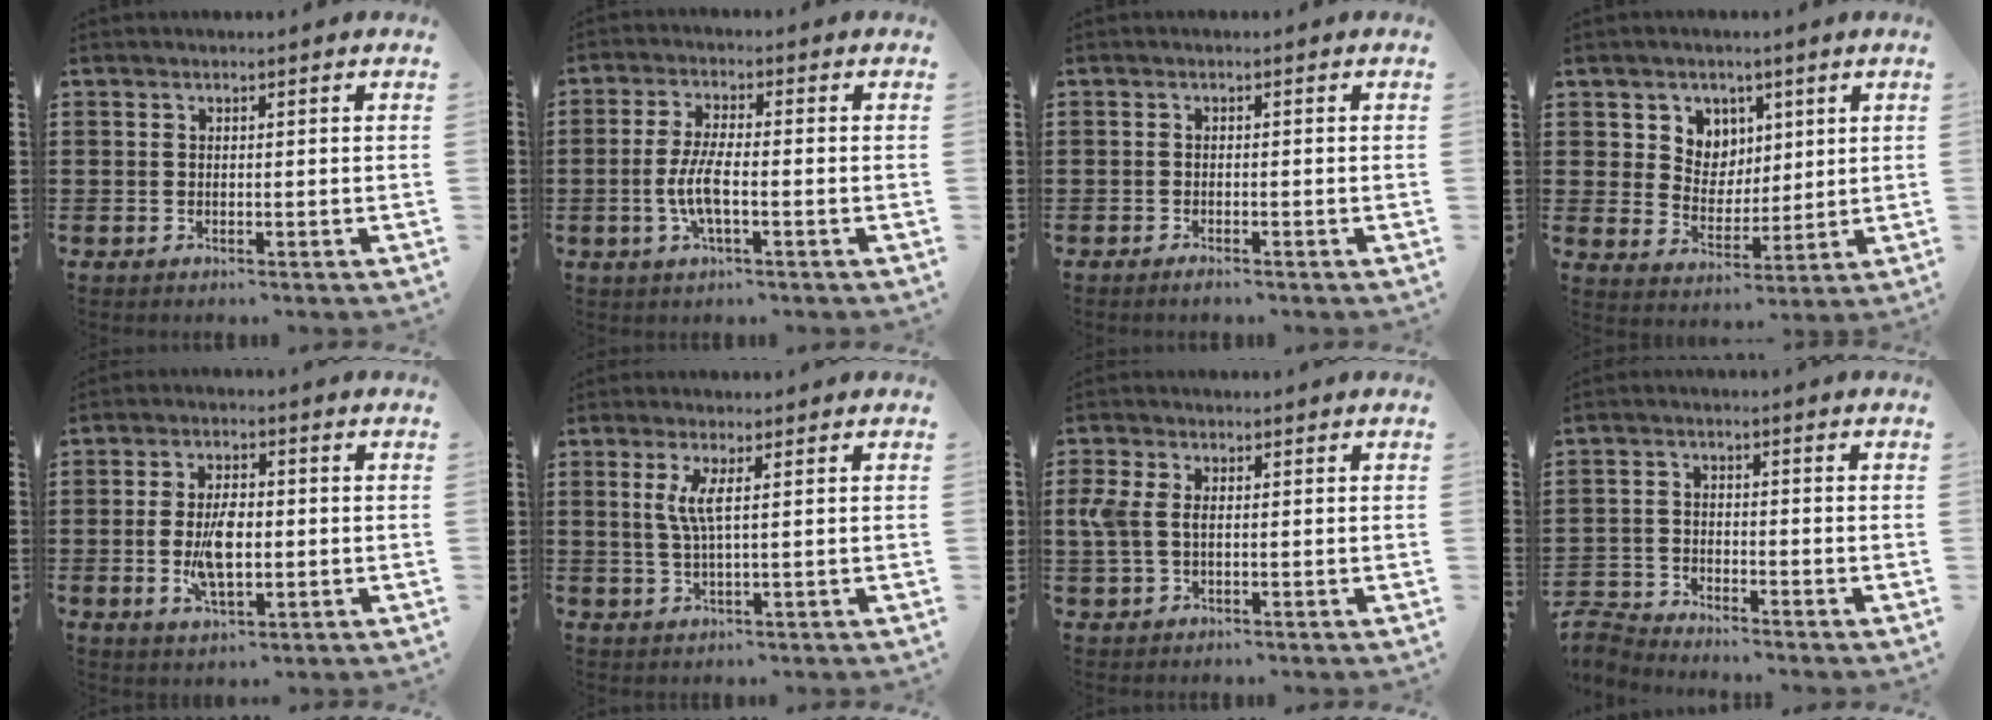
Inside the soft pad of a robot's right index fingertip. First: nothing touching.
{"total": 5.6, "force": [-1.3, 1.4, 5.3], "torque": [-0.121, -0.006, -0.032]}
{"total": 0.8, "force": [-0.7, 0.0, 0.3], "torque": [-0.011, -0.007, -0.012]}
{"total": 5.6, "force": [2.9, 4.7, 0.0], "torque": [-0.027, -0.005, 0.051]}
{"total": 6.7, "force": [-0.7, 3.1, 5.9], "torque": [-0.125, -0.007, -0.021]}
{"total": 3.9, "force": [0.9, 0.2, 3.8], "torque": [-0.083, -0.007, 0.011]}
{"total": 3.6, "force": [0.3, 2.3, 2.8], "torque": [-0.090, -0.002, -0.005]}
{"total": 3.4, "force": [-3.4, 0.4, 0.0], "torque": [-0.021, -0.006, -0.077]}